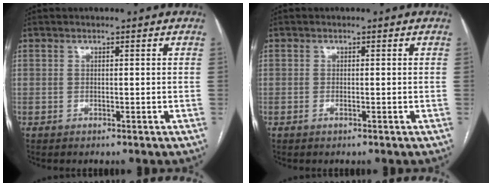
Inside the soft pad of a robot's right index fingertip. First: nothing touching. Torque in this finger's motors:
{"motor_torque": [-0.14, -0.11, -0.04, 0.00]}